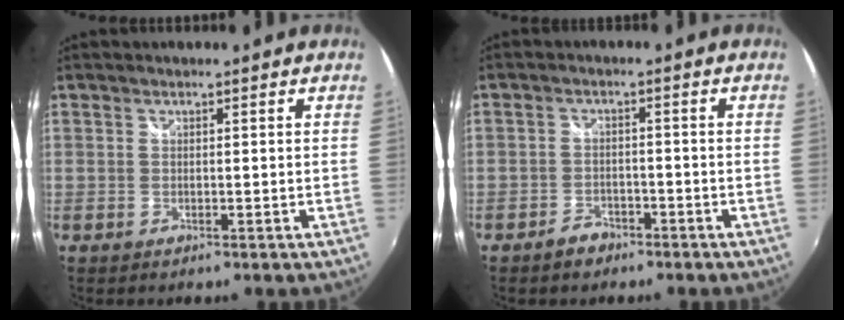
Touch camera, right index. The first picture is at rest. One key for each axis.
{"total": 3.7, "fx": -2.8, "fy": 2.1, "fz": 0.9, "tx": -0.030, "ty": 0.009, "tz": -0.046}